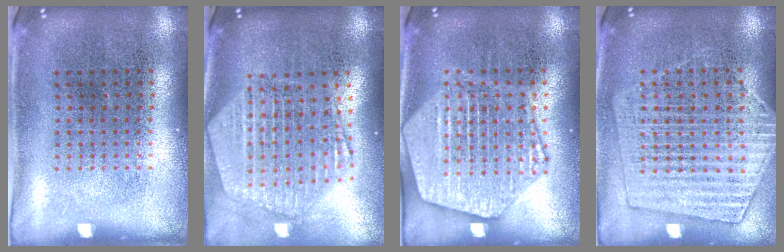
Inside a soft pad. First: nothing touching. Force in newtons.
{"total": 2.6, "press": 2.2, "slide": 1.4}
{"total": 3.8, "press": 3.7, "slide": 0.5}
{"total": 1.4, "press": 1.3, "slide": 0.5}